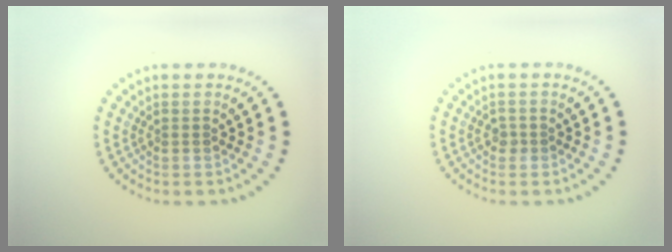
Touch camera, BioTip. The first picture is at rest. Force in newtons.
{"total": 0.8, "press": 0.8, "slide": 0.3}